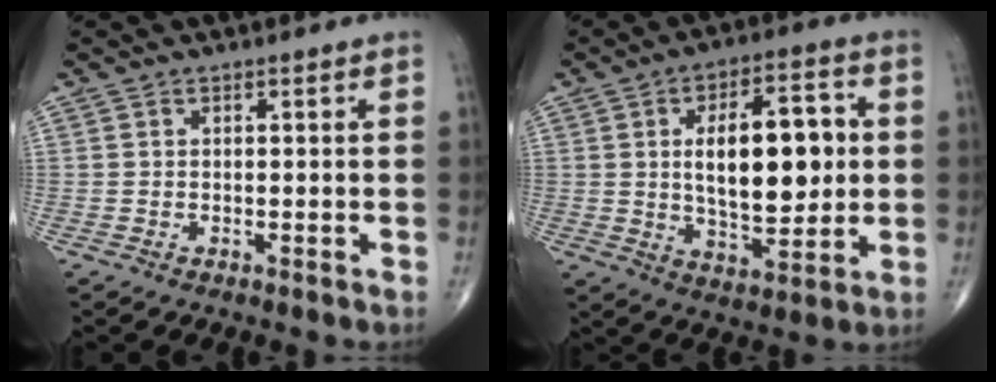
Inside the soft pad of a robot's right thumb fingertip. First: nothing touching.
{"total": 17.0, "force": [1.9, 8.0, 14.9], "torque": [-0.204, 0.000, 0.033]}